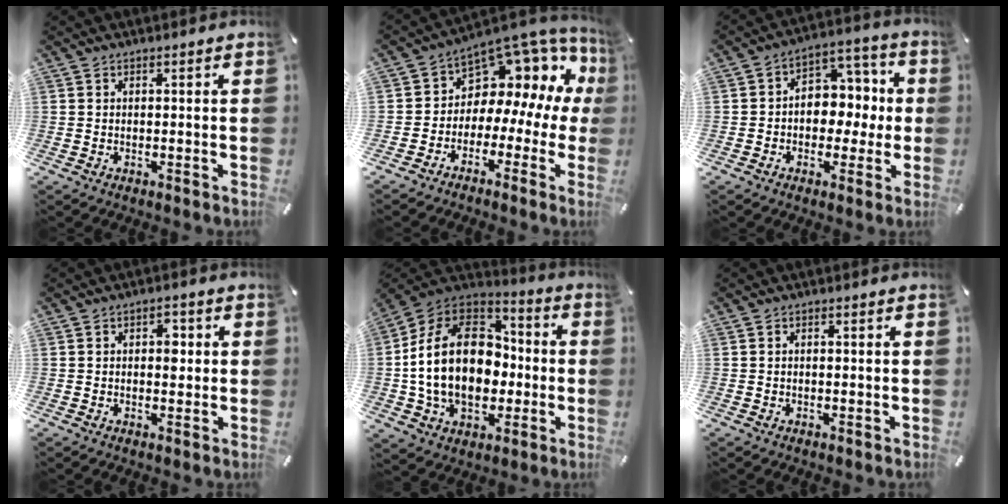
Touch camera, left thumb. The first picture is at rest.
{"total": 8.9, "force": [5.0, 6.6, 3.2], "torque": [-0.055, -0.067, 0.088]}
{"total": 8.6, "force": [-1.1, 7.6, 3.9], "torque": [-0.039, 0.005, -0.023]}
{"total": 3.3, "force": [0.3, 2.2, 2.5], "torque": [-0.026, 0.000, -0.004]}
{"total": 22.4, "force": [-1.1, 16.4, 15.2], "torque": [-0.310, 0.013, -0.014]}
{"total": 0.6, "force": [-0.2, 0.3, 0.4], "torque": [-0.008, 0.000, -0.005]}